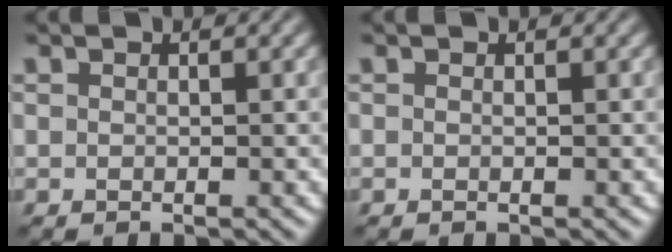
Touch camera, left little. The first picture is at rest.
{"total": 0.0}